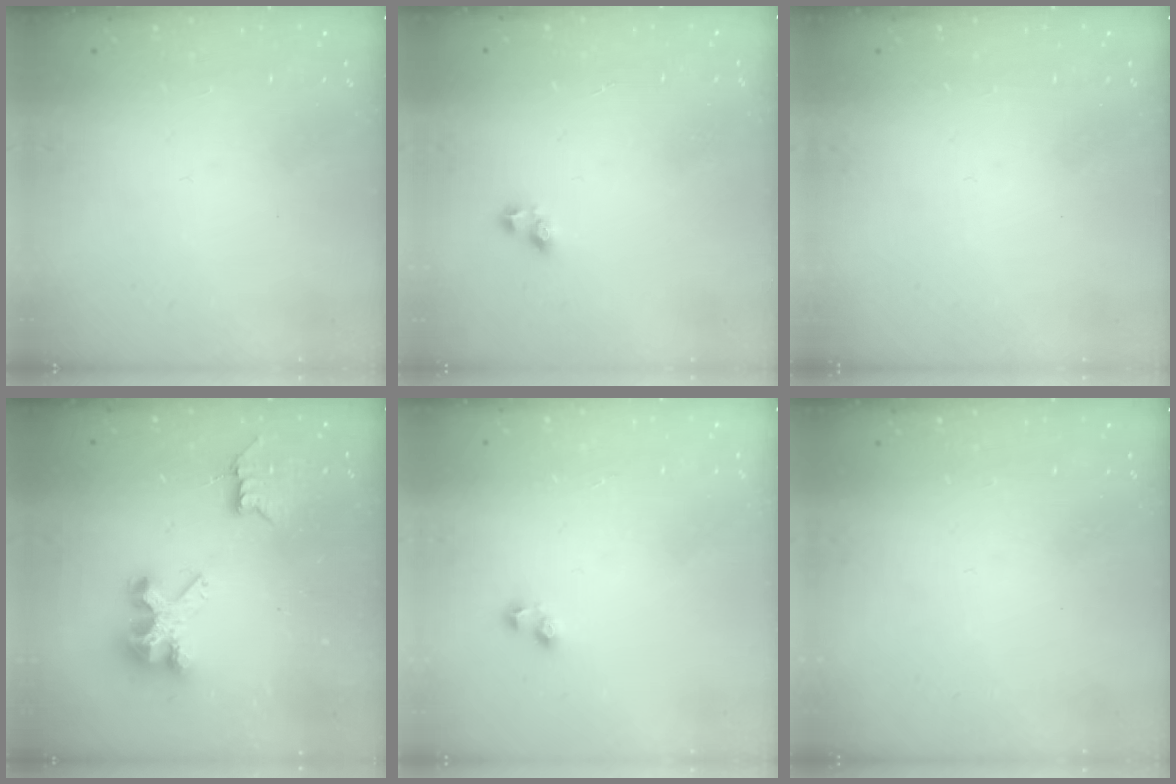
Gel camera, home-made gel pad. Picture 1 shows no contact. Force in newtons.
{"total": 2.2, "press": 1.9, "slide": 1.1}
{"total": 0.0}
{"total": 7.8, "press": 7.8, "slide": 0.3}
{"total": 2.6, "press": 2.3, "slide": 1.2}
{"total": 0.0}